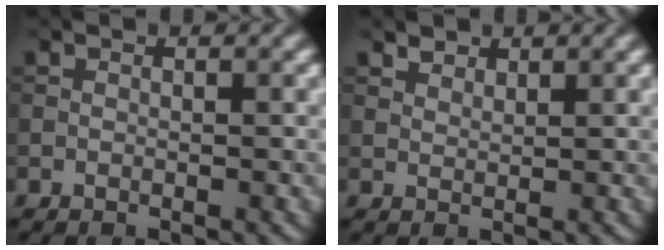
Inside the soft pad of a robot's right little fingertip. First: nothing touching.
{"total": 1.2, "force": [1.1, 0.5, 0.2], "torque": [-0.007, -0.001, 0.023]}